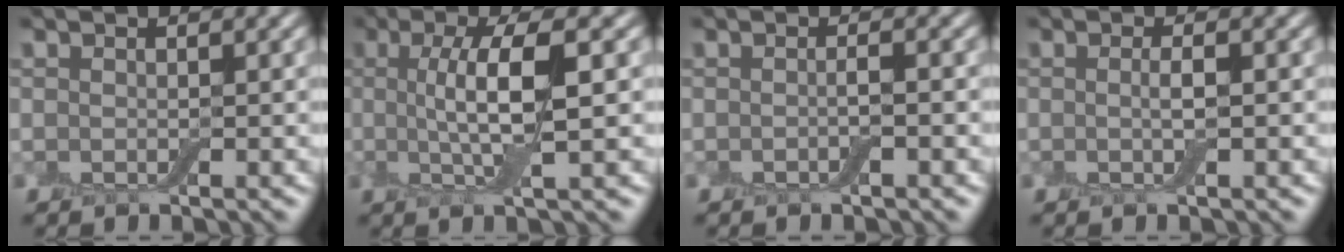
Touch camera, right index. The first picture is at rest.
{"total": 6.2, "force": [0.5, 1.5, 6.0], "torque": [-0.113, 0.005, 0.006]}
{"total": 0.9, "force": [-0.3, 0.1, 0.9], "torque": [-0.015, 0.001, -0.005]}
{"total": 1.4, "force": [0.0, 0.2, 1.4], "torque": [-0.027, -0.002, -0.002]}